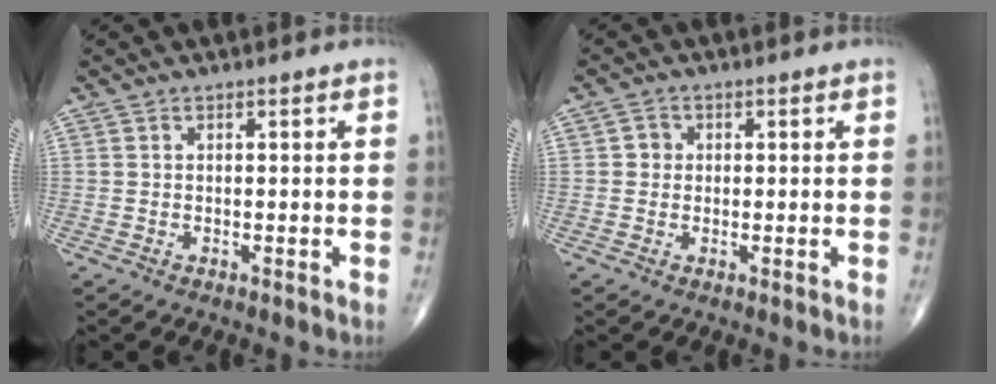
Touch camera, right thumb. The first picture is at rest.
{"total": 2.1, "force": [0.1, 2.0, 0.6], "torque": [0.002, 0.005, -0.002]}